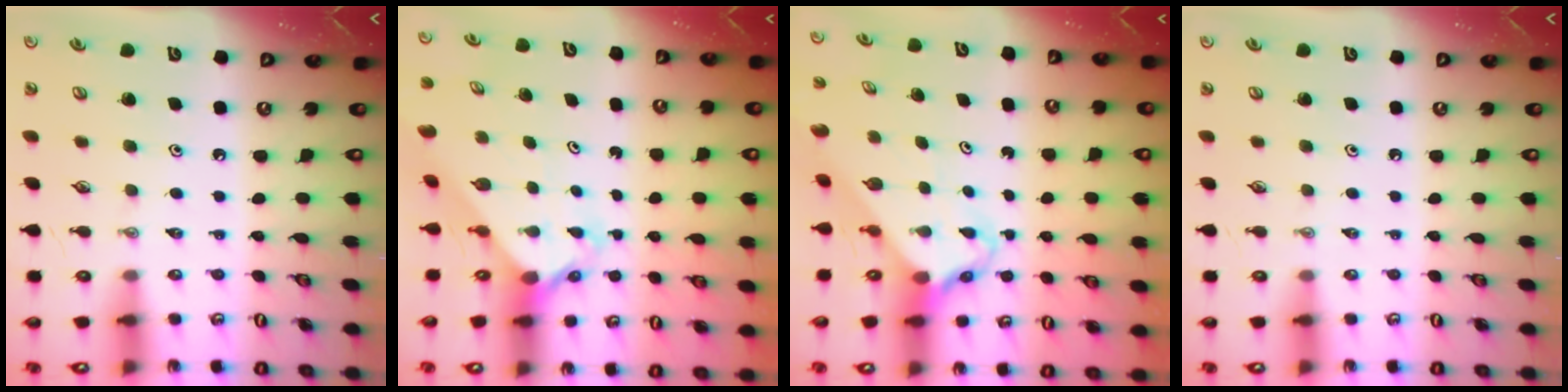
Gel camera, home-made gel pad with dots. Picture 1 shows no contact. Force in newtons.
{"total": 2.5, "press": 2.5, "slide": 0.3}
{"total": 2.6, "press": 2.6, "slide": 0.2}
{"total": 0.0}